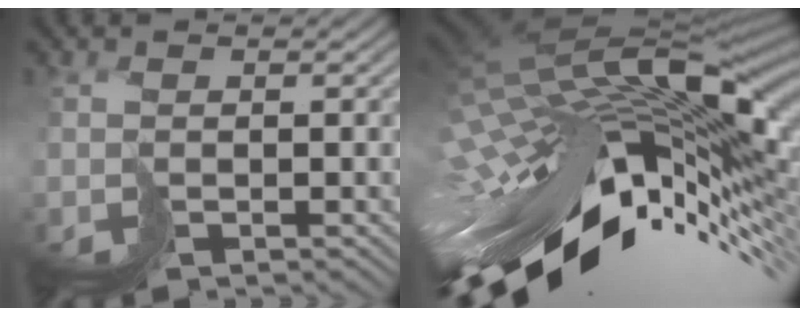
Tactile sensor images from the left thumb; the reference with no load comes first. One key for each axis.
{"total": 16.6, "fx": -3.3, "fy": 8.8, "fz": 13.7, "tx": -0.241, "ty": -0.031, "tz": -0.052}